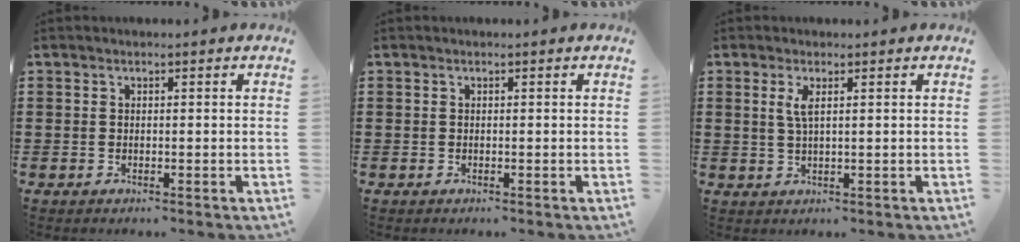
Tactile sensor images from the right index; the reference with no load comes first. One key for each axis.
{"total": 0.0}
{"total": 2.3, "fx": 0.8, "fy": 0.4, "fz": 2.1, "tx": -0.046, "ty": 0.001, "tz": 0.014}